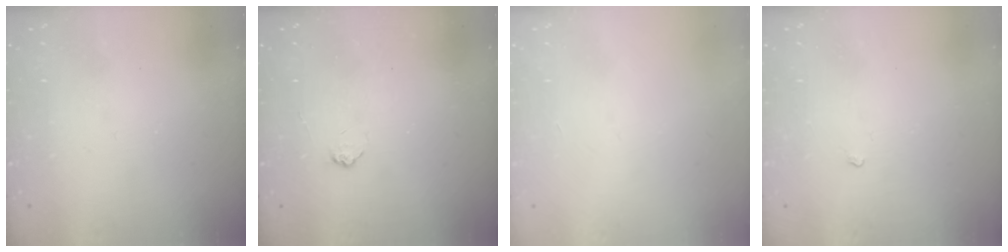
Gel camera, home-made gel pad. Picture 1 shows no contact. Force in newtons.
{"total": 4.5, "press": 4.5, "slide": 0.6}
{"total": 0.0}
{"total": 2.3, "press": 2.3, "slide": 0.3}